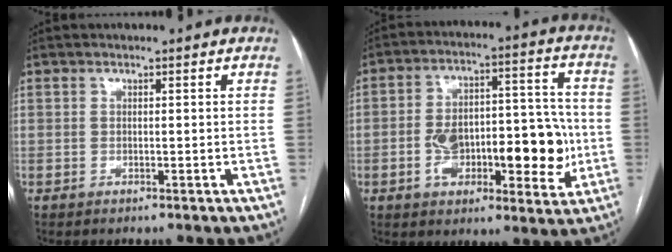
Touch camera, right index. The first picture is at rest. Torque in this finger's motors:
{"motor_torque": [0.44, -0.06, 0.57, 0.11]}